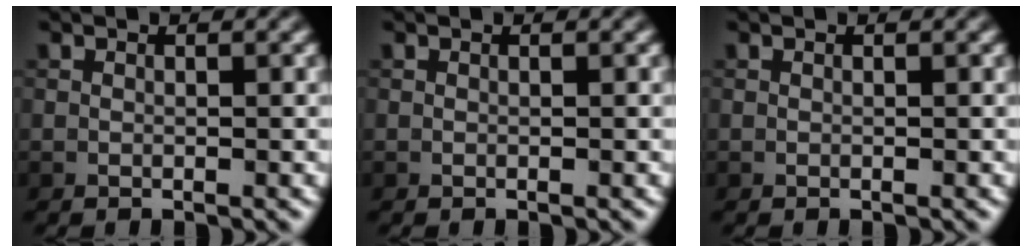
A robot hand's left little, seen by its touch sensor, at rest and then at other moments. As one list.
[{"total": 0.0}, {"total": 0.0}]